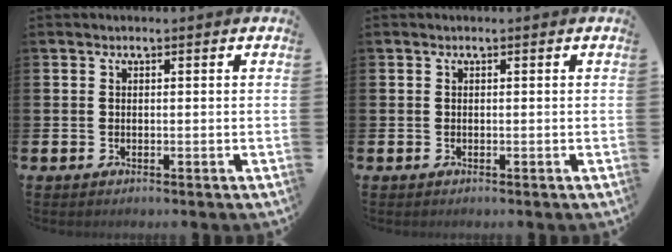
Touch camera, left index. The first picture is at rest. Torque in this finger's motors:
{"motor_torque": [0.00, 0.00, 0.01, -0.01]}